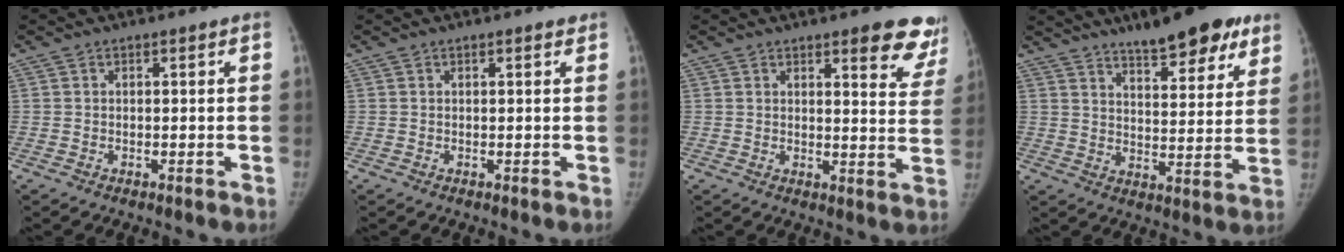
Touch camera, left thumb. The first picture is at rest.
{"total": 0.6, "force": [0.5, 0.2, 0.2], "torque": [-0.004, -0.002, 0.005]}
{"total": 11.5, "force": [8.2, 3.5, 7.3], "torque": [-0.041, -0.044, 0.079]}
{"total": 17.2, "force": [12.2, 5.2, 11.0], "torque": [-0.120, -0.046, 0.175]}